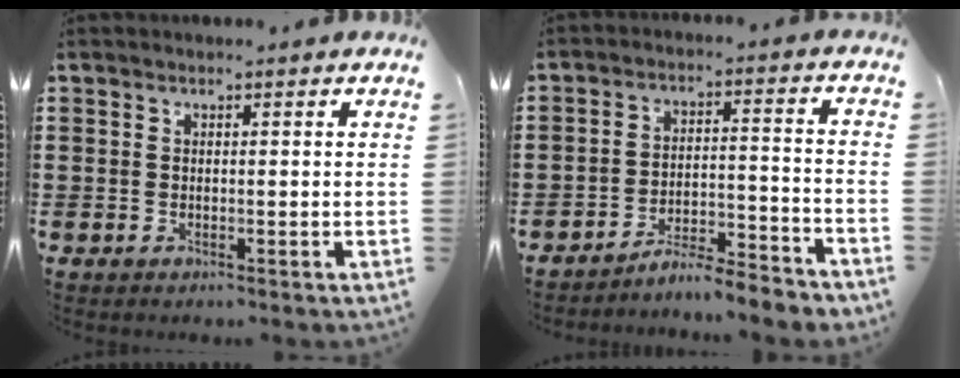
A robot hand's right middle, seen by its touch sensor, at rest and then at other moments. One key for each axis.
{"total": 5.8, "fx": -5.7, "fy": -0.1, "fz": 0.7, "tx": -0.011, "ty": 0.001, "tz": -0.116}